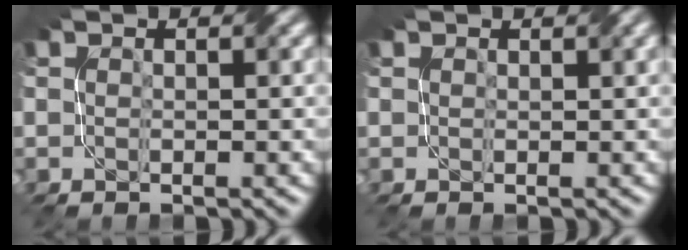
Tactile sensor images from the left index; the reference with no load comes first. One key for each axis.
{"total": 1.1, "fx": 0.9, "fy": 0.1, "fz": 0.6, "tx": -0.010, "ty": -0.001, "tz": 0.013}